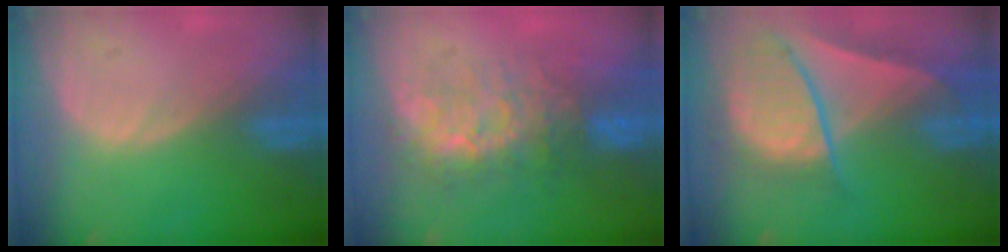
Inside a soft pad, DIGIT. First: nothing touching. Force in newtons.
{"total": 8.0, "press": 7.6, "slide": 2.4}
{"total": 9.4, "press": 8.1, "slide": 4.7}